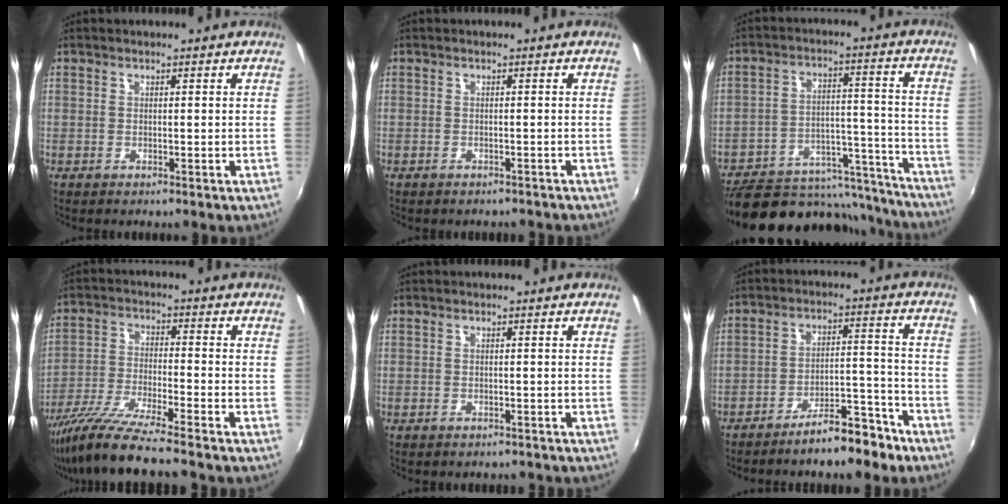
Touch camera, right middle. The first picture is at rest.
{"total": 3.5, "force": [-3.1, 1.3, 1.0], "torque": [-0.019, -0.013, -0.037]}
{"total": 24.3, "force": [-19.8, 10.2, 9.7], "torque": [-0.173, 0.025, -0.240]}
{"total": 12.2, "force": [-10.4, -0.6, 6.4], "torque": [-0.131, -0.028, -0.191]}
{"total": 3.1, "force": [-2.7, 1.2, 0.9], "torque": [-0.017, -0.012, -0.032]}
{"total": 9.3, "force": [-7.7, 2.6, 4.6], "torque": [-0.072, 0.029, -0.106]}